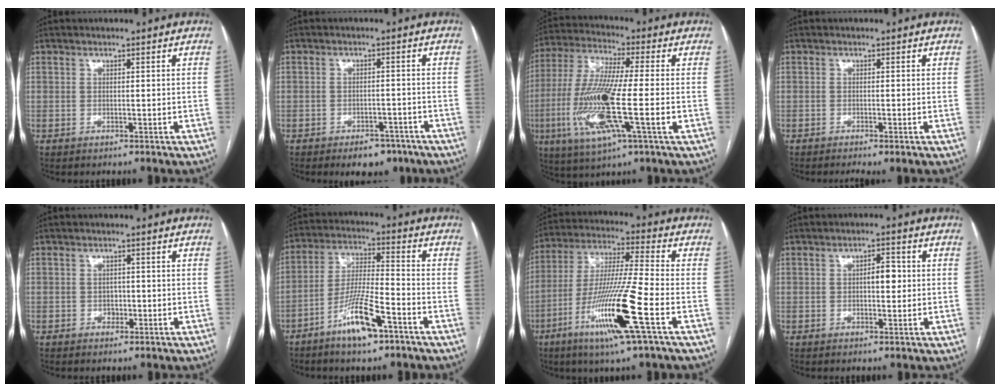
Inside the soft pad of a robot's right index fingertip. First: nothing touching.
{"total": 5.2, "force": [-3.7, 2.9, 2.3], "torque": [-0.024, 0.005, -0.046]}
{"total": 16.1, "force": [-3.5, 1.2, 15.6], "torque": [-0.329, -0.017, -0.066]}
{"total": 2.1, "force": [-1.4, 0.0, 1.6], "torque": [-0.021, -0.004, -0.022]}
{"total": 1.3, "force": [-0.3, 1.1, 0.6], "torque": [-0.008, 0.006, -0.001]}
{"total": 10.3, "force": [-6.0, 1.5, 8.2], "torque": [-0.164, -0.006, -0.111]}
{"total": 16.1, "force": [-6.5, -0.6, 14.8], "torque": [-0.302, -0.019, -0.120]}
{"total": 4.0, "force": [0.2, 1.7, 3.6], "torque": [-0.056, 0.008, 0.006]}